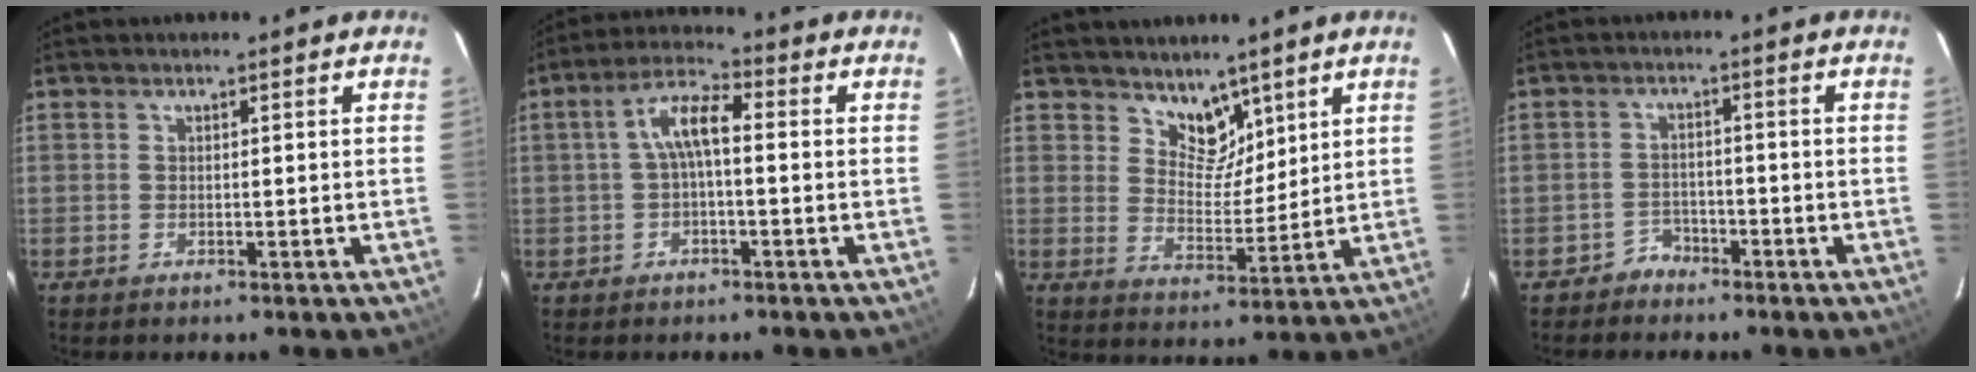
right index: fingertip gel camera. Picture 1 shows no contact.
{"total": 6.0, "force": [-0.3, 2.2, 5.6], "torque": [-0.116, 0.023, -0.005]}
{"total": 6.6, "force": [4.9, 3.7, 2.3], "torque": [-0.024, -0.010, 0.088]}
{"total": 2.9, "force": [-2.3, 1.7, -0.5], "torque": [0.009, 0.013, -0.042]}